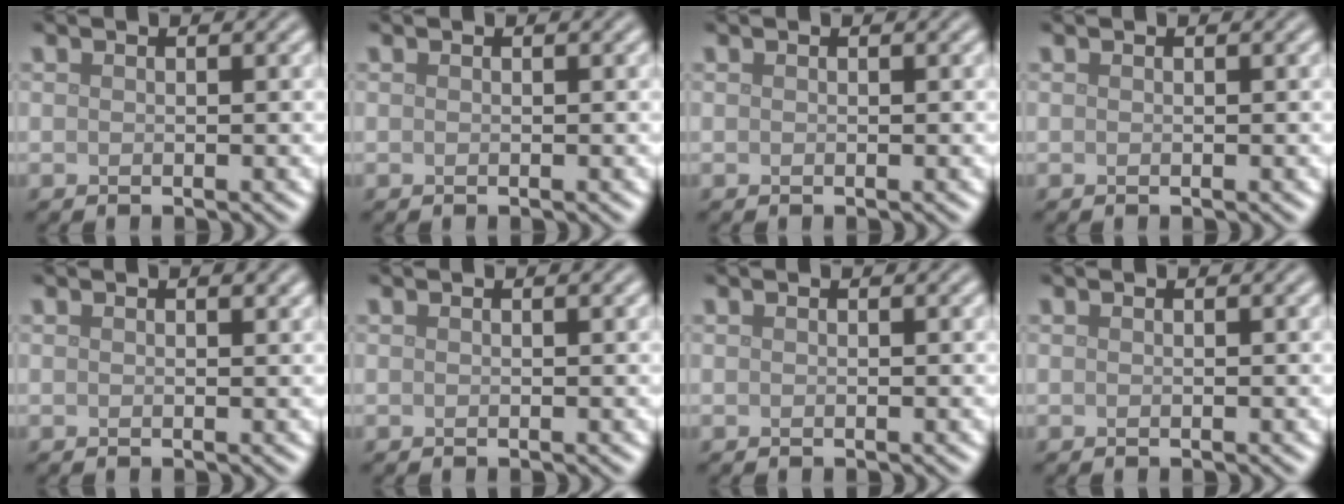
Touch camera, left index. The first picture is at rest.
{"total": 0.0}
{"total": 0.0}
{"total": 0.0}
{"total": 0.6, "force": [0.3, 0.2, 0.5], "torque": [-0.005, 0.000, 0.006]}
{"total": 0.0}
{"total": 0.0}
{"total": 0.0}